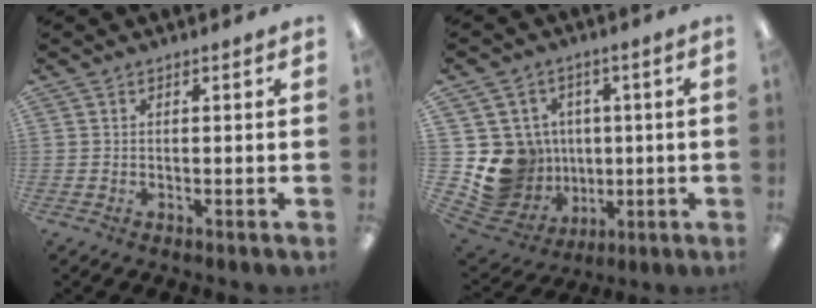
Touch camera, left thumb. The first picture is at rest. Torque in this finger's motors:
{"motor_torque": [0.03, 0.13, 0.14, -0.10, 0.04]}